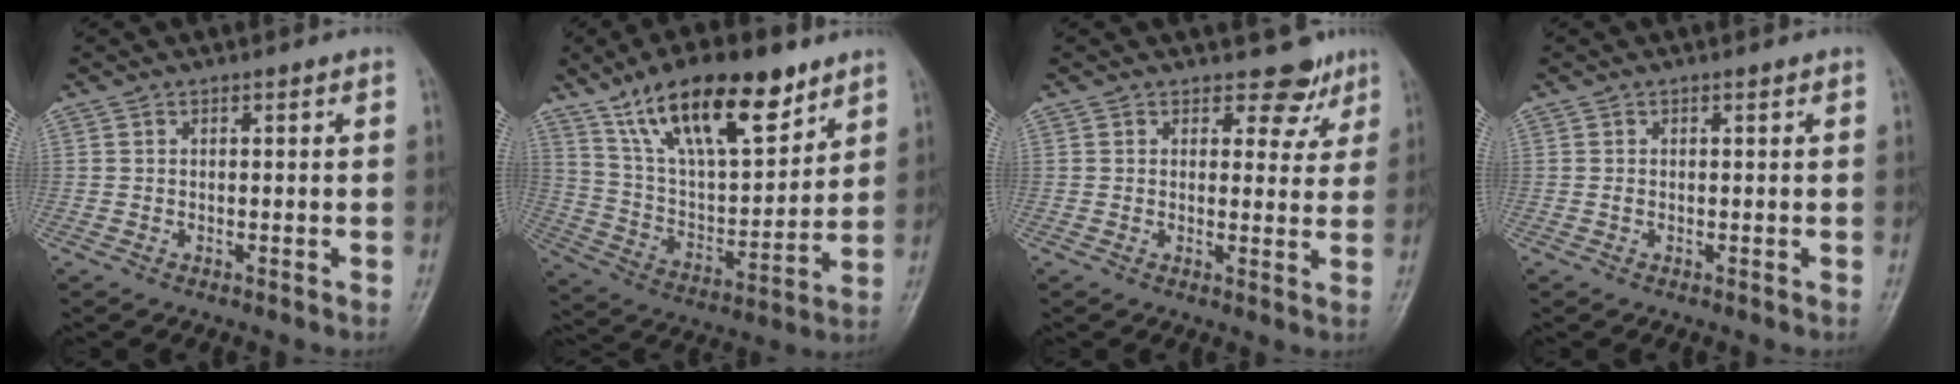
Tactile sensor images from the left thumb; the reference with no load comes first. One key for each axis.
{"total": 21.4, "fx": 13.4, "fy": 8.4, "fz": 14.4, "tx": -0.211, "ty": -0.047, "tz": 0.245}
{"total": 5.1, "fx": 3.8, "fy": 3.1, "fz": 1.2, "tx": 0.014, "ty": -0.026, "tz": 0.039}
{"total": 0.6, "fx": 0.1, "fy": 0.3, "fz": 0.5, "tx": -0.010, "ty": 0.003, "tz": 0.004}